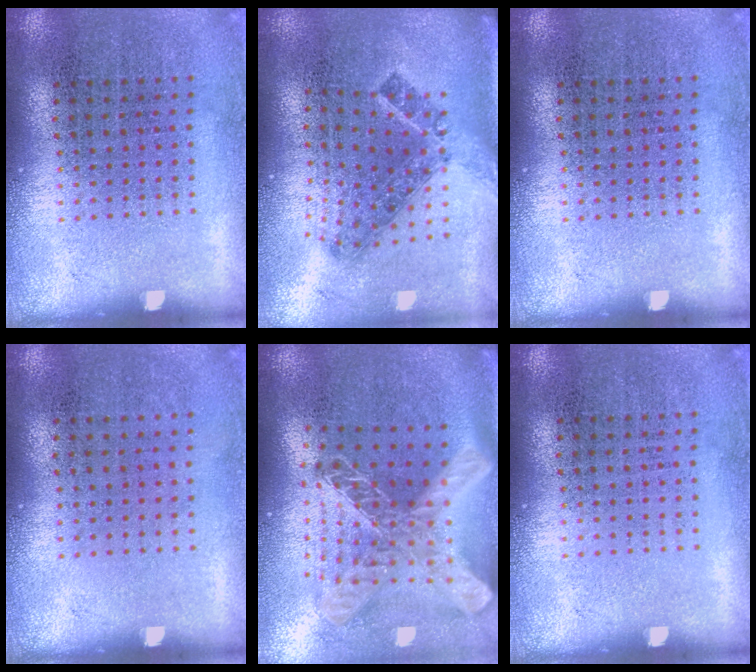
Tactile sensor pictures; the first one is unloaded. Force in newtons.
{"total": 1.6, "press": 1.1, "slide": 1.1}
{"total": 0.0}
{"total": 0.0}
{"total": 2.8, "press": 2.0, "slide": 2.0}
{"total": 0.0}